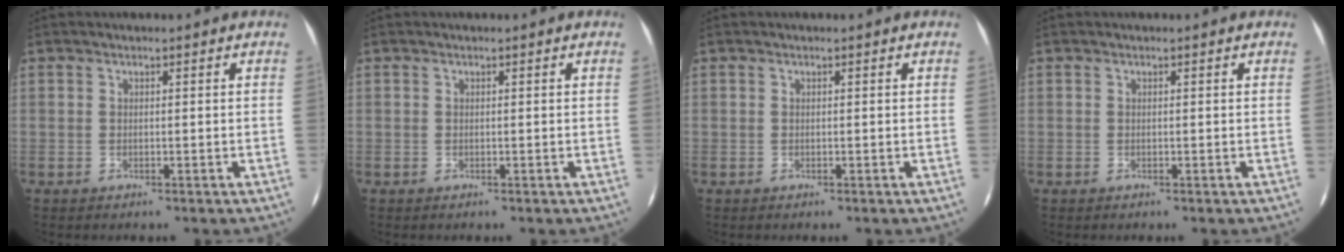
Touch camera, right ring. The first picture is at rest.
{"total": 0.0}
{"total": 0.0}
{"total": 0.0}